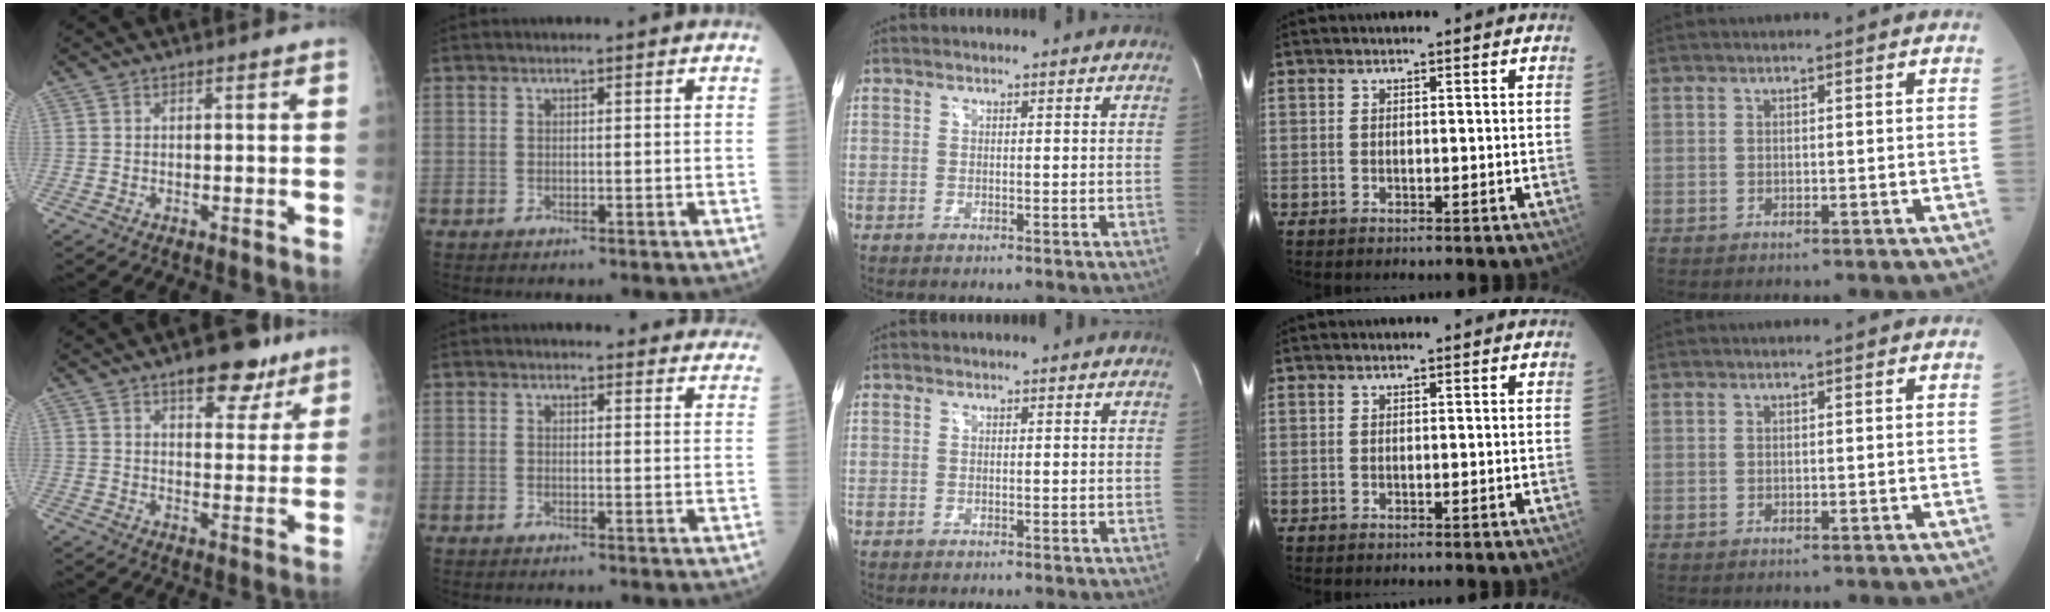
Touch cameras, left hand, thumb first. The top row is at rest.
{"thumb": {"total": 9.8, "force": [6.4, 4.5, 5.8], "torque": [-0.046, -0.032, 0.091]}, "index": {"total": 11.6, "force": [11.1, 2.1, 2.6], "torque": [0.004, -0.010, 0.100]}}